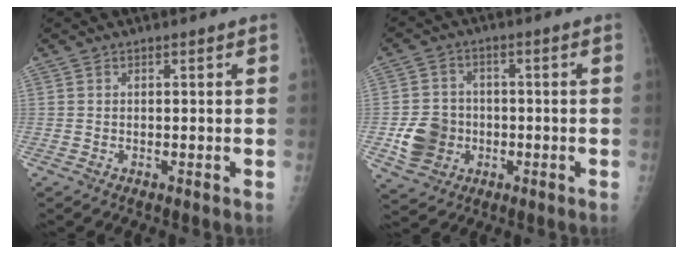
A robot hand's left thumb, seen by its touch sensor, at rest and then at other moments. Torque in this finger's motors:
{"motor_torque": [0.26, 0.19, 0.27, 0.19, 0.01]}